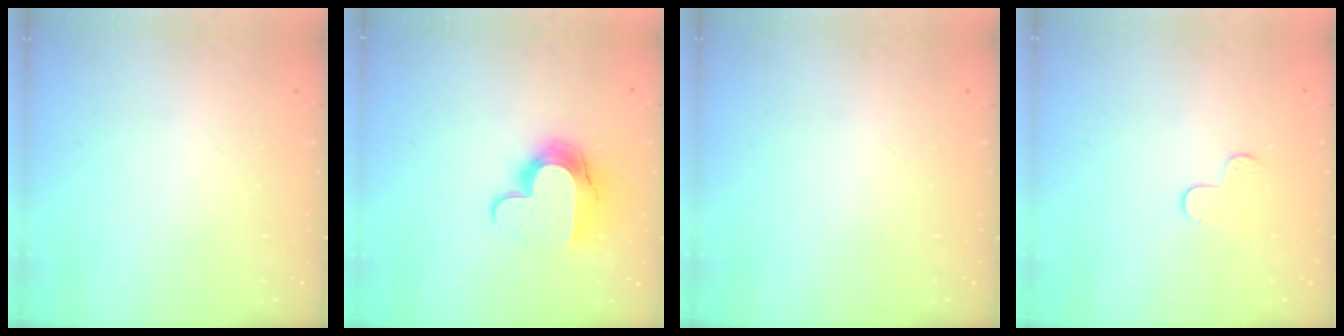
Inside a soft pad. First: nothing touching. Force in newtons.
{"total": 13.0, "press": 13.0, "slide": 1.0}
{"total": 0.0}
{"total": 4.6, "press": 4.6, "slide": 0.5}